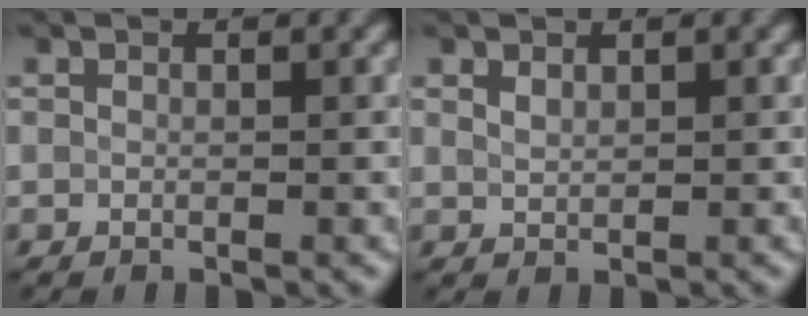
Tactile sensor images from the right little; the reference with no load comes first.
{"total": 1.0, "force": [0.7, 0.4, 0.5], "torque": [-0.014, 0.003, 0.017]}